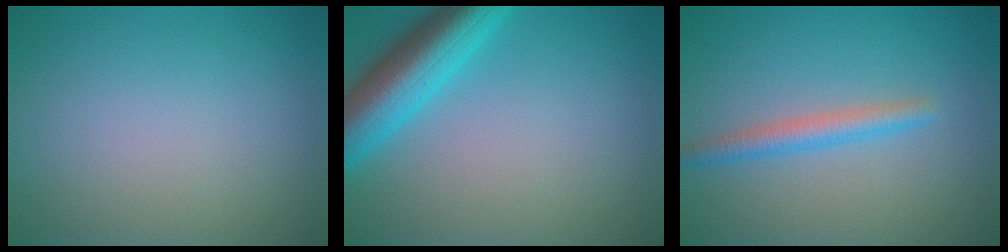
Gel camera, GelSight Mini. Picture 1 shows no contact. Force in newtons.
{"total": 6.9, "press": 6.9, "slide": 0.3}
{"total": 2.3, "press": 2.2, "slide": 0.2}